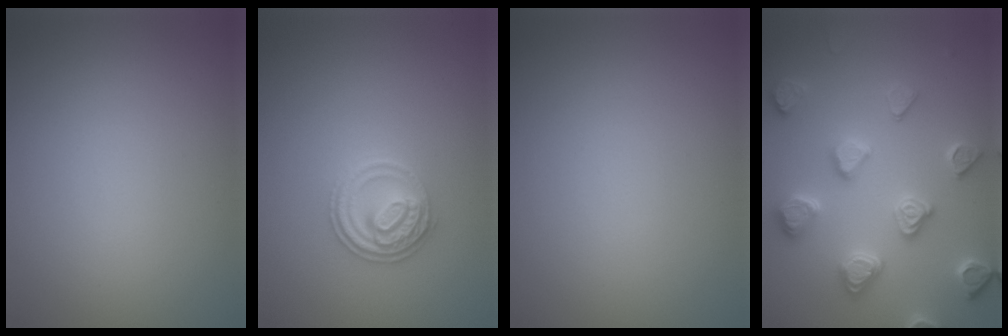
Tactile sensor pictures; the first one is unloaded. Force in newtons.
{"total": 2.9, "press": 2.9, "slide": 0.1}
{"total": 0.0}
{"total": 4.6, "press": 4.4, "slide": 1.3}